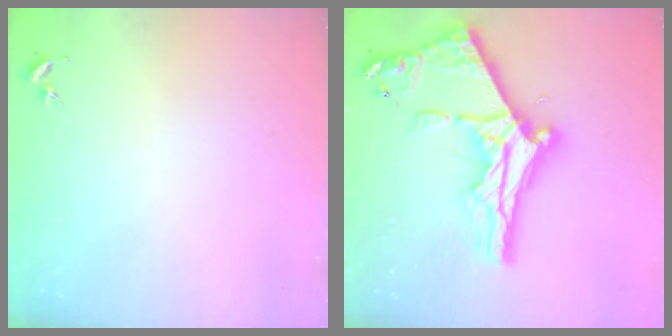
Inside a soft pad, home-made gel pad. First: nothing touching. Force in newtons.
{"total": 13.1, "press": 13.0, "slide": 1.2}